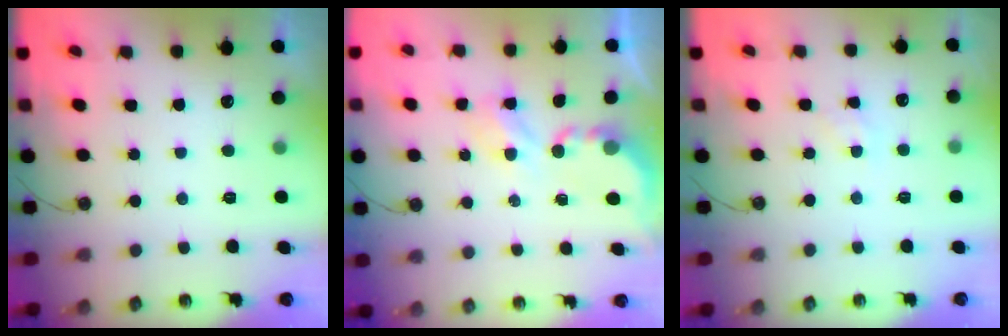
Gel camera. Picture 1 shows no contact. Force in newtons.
{"total": 3.9, "press": 3.9, "slide": 0.1}
{"total": 1.4, "press": 1.3, "slide": 0.2}